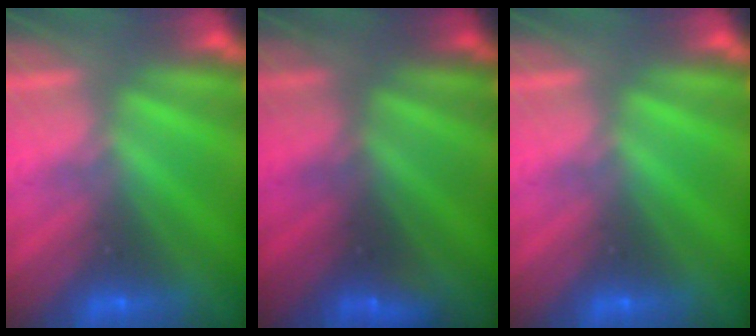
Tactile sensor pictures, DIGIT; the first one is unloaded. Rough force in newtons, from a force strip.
{"total": 1.4}
{"total": 0.0}